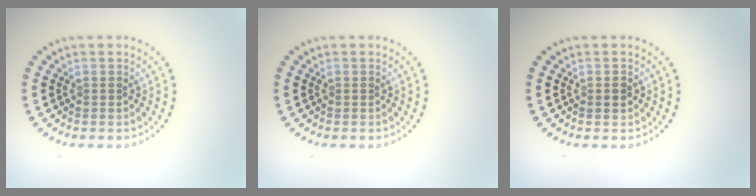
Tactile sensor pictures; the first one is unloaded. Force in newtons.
{"total": 0.0}
{"total": 1.2, "press": 1.2, "slide": 0.1}